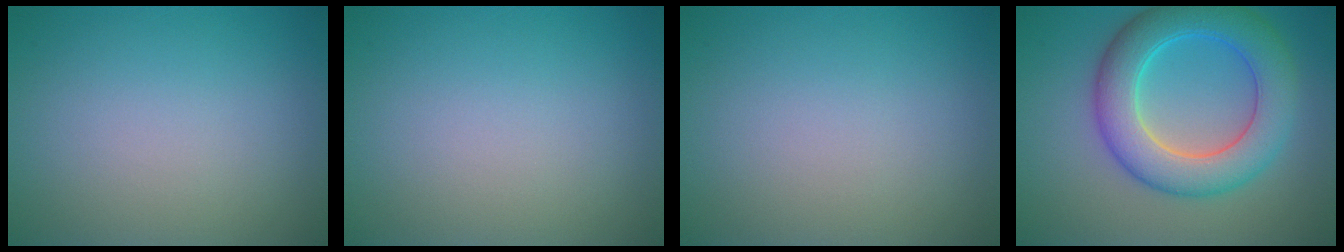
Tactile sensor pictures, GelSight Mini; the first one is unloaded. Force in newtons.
{"total": 0.0}
{"total": 0.0}
{"total": 7.8, "press": 7.8, "slide": 0.1}